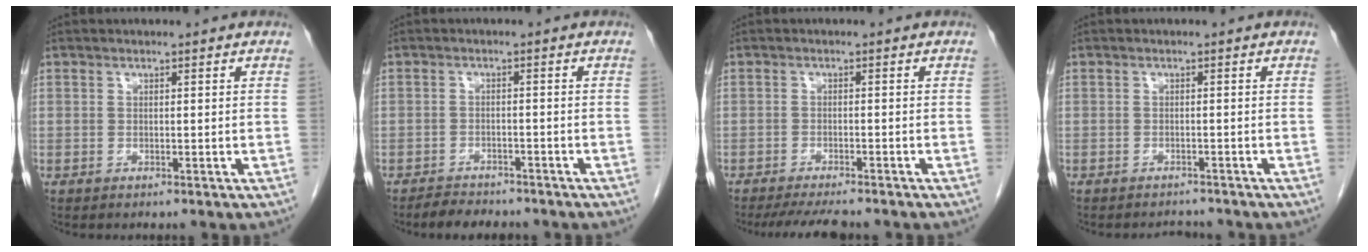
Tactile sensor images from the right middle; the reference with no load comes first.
{"total": 4.5, "force": [-4.0, 1.6, 1.2], "torque": [-0.027, -0.007, -0.060]}
{"total": 6.9, "force": [-6.0, 0.9, 3.2], "torque": [-0.045, -0.015, -0.092]}
{"total": 2.5, "force": [-2.4, 0.6, 0.0], "torque": [-0.002, -0.007, -0.034]}